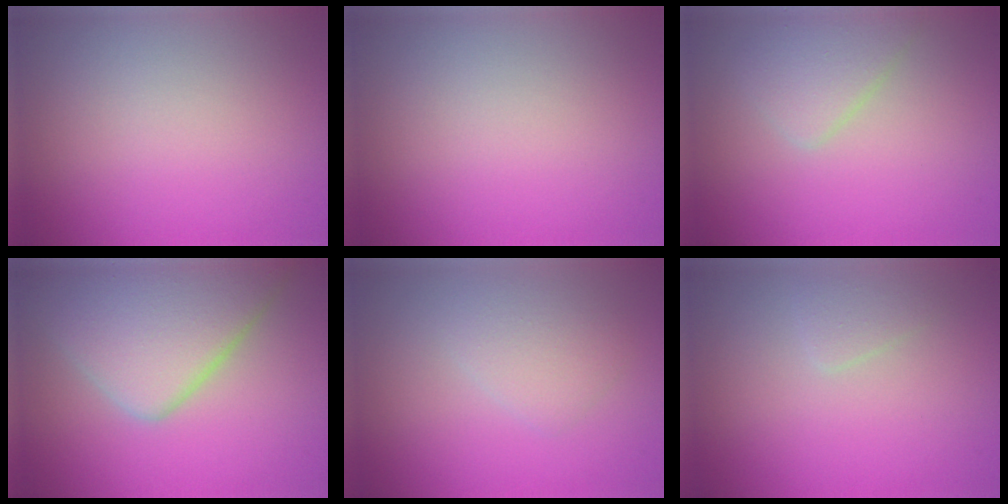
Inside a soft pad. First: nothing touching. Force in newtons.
{"total": 0.0}
{"total": 2.5, "press": 2.5, "slide": 0.1}
{"total": 9.0, "press": 9.0, "slide": 0.3}
{"total": 2.4, "press": 2.4, "slide": 0.0}
{"total": 1.0, "press": 1.0, "slide": 0.0}